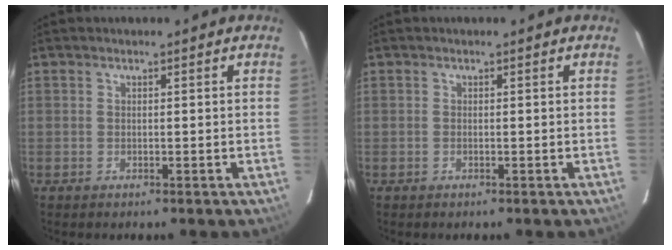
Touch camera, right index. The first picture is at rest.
{"total": 0.0}